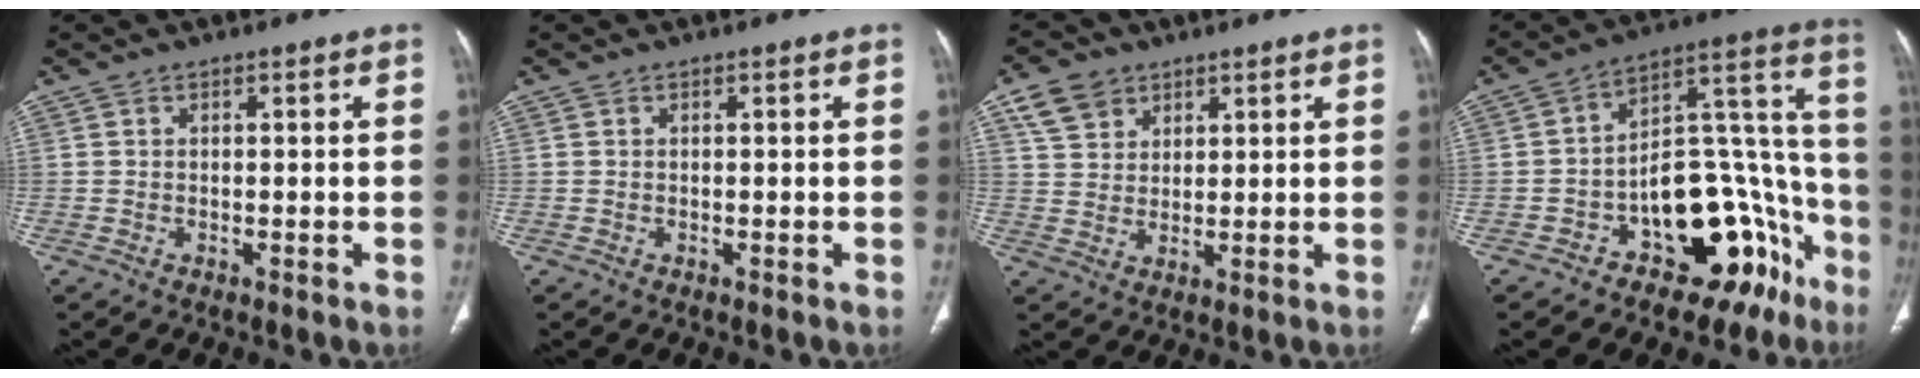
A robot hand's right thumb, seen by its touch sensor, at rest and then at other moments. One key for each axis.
{"total": 0.0}
{"total": 6.7, "fx": 3.7, "fy": 5.0, "fz": 2.4, "tx": -0.028, "ty": -0.010, "tz": 0.074}
{"total": 22.4, "fx": -11.1, "fy": 12.2, "fz": 15.1, "tx": -0.113, "ty": 0.136, "tz": -0.149}